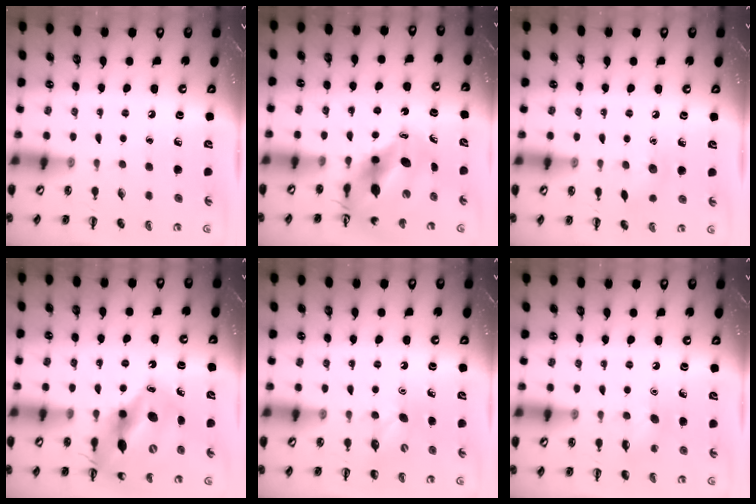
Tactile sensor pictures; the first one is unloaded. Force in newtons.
{"total": 10.6, "press": 10.2, "slide": 3.0}
{"total": 5.8, "press": 5.6, "slide": 1.4}
{"total": 15.0, "press": 14.3, "slide": 4.3}
{"total": 4.4, "press": 4.2, "slide": 1.2}
{"total": 4.9, "press": 4.8, "slide": 1.3}